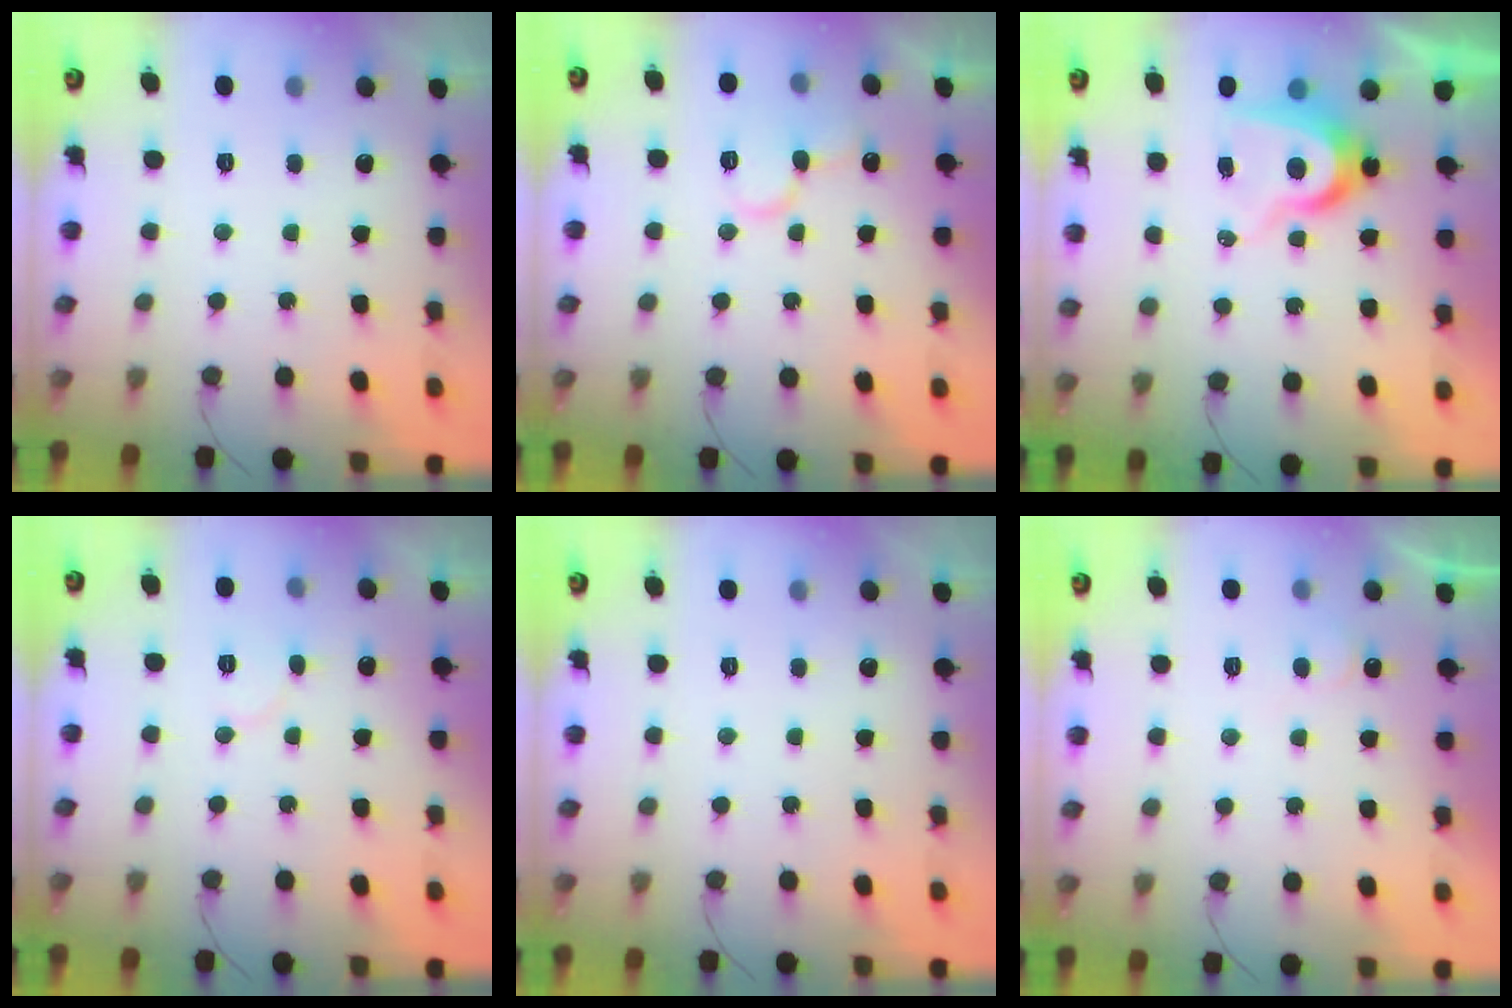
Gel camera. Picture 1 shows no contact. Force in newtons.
{"total": 10.4, "press": 10.3, "slide": 1.3}
{"total": 7.4, "press": 7.4, "slide": 0.1}
{"total": 5.1, "press": 5.0, "slide": 0.5}
{"total": 0.0}
{"total": 3.8, "press": 3.8, "slide": 0.4}